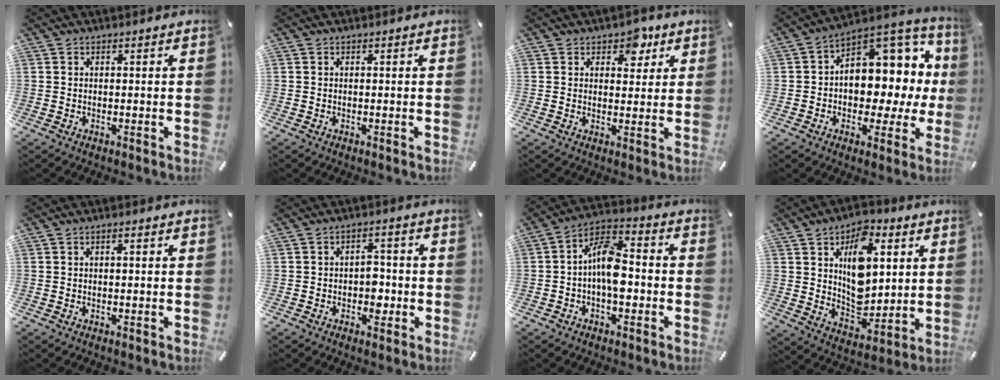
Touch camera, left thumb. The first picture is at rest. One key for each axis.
{"total": 0.0}
{"total": 5.5, "fx": 3.1, "fy": 3.6, "fz": 2.7, "tx": -0.014, "ty": -0.009, "tz": 0.048}
{"total": 10.4, "fx": 2.2, "fy": 8.4, "fz": 5.6, "tx": -0.054, "ty": -0.044, "tz": 0.044}
{"total": 1.3, "fx": -0.1, "fy": 0.3, "fz": 1.2, "tx": -0.020, "ty": 0.001, "tz": -0.002}
{"total": 4.9, "fx": -1.0, "fy": 3.5, "fz": 3.3, "tx": -0.043, "ty": 0.003, "tz": -0.021}
{"total": 10.9, "fx": -2.1, "fy": 5.9, "fz": 8.9, "tx": -0.156, "ty": 0.016, "tz": -0.033}
{"total": 14.7, "fx": 4.7, "fy": 10.4, "fz": 9.3, "tx": -0.128, "ty": -0.023, "tz": 0.085}